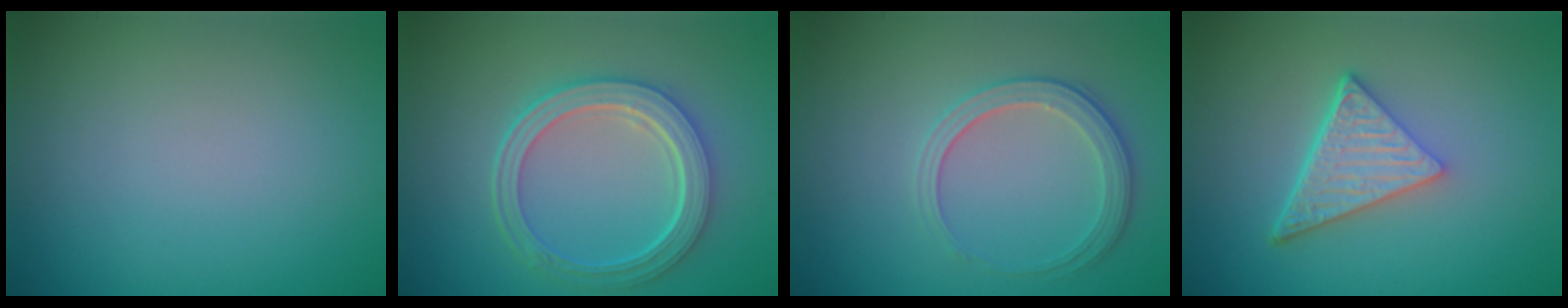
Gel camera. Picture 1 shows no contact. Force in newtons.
{"total": 5.3, "press": 4.1, "slide": 3.4}
{"total": 2.8, "press": 2.7, "slide": 0.8}
{"total": 4.9, "press": 3.4, "slide": 3.5}